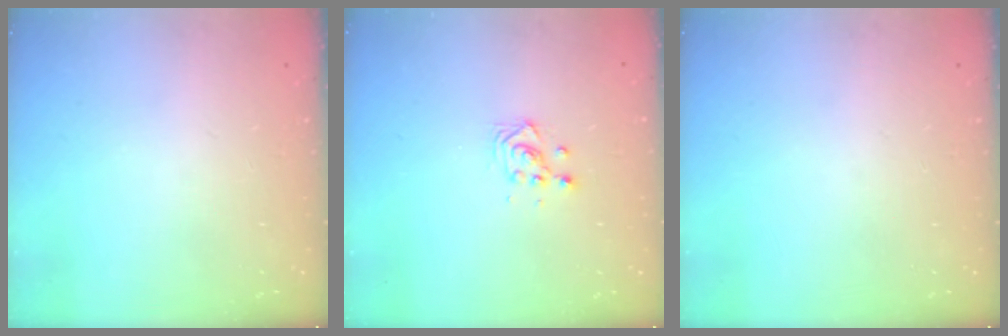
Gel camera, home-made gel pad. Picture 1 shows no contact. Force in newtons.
{"total": 3.4, "press": 3.4, "slide": 0.2}
{"total": 0.0}